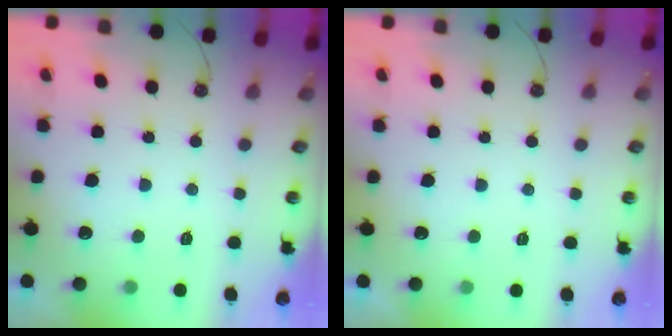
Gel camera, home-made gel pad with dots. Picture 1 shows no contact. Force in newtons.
{"total": 2.7, "press": 2.7, "slide": 0.4}